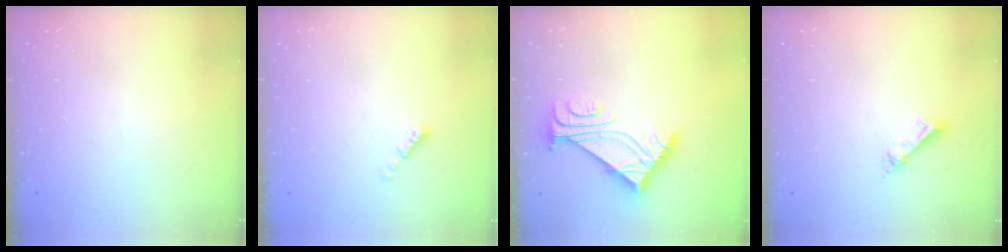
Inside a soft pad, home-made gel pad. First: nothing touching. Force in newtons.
{"total": 0.0}
{"total": 7.8, "press": 7.7, "slide": 0.9}
{"total": 2.4, "press": 2.4, "slide": 0.1}